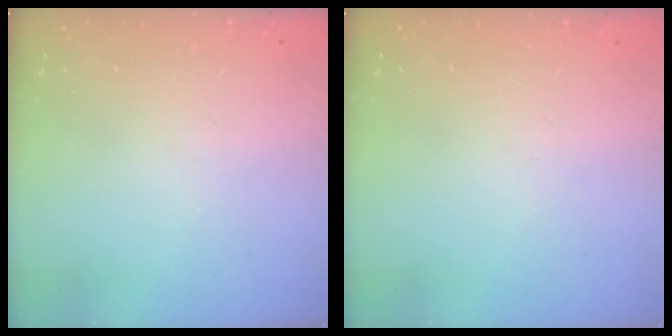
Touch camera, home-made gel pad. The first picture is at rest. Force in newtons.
{"total": 0.0}